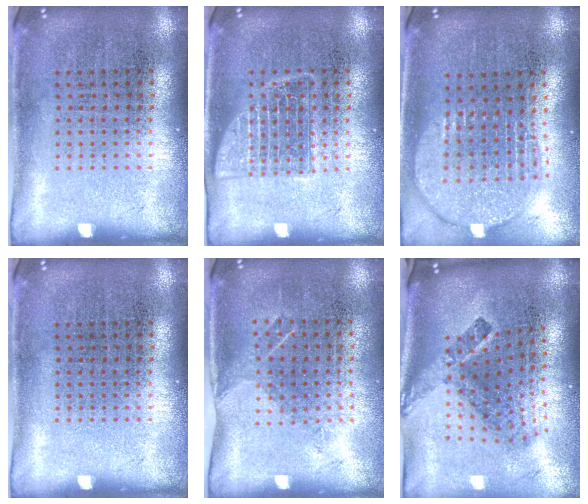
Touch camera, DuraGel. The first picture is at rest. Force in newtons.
{"total": 2.5, "press": 2.5, "slide": 0.4}
{"total": 1.9, "press": 1.6, "slide": 1.0}
{"total": 0.0}
{"total": 1.2, "press": 0.9, "slide": 0.7}
{"total": 2.6, "press": 1.6, "slide": 2.1}